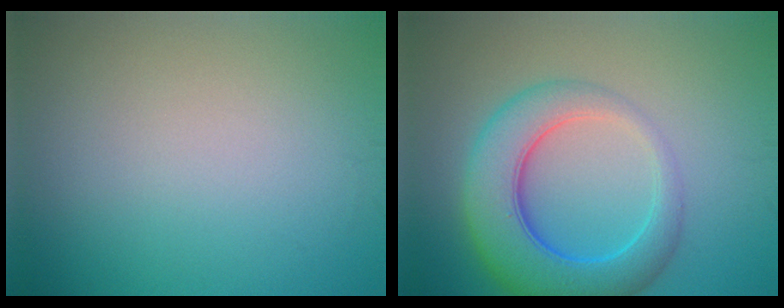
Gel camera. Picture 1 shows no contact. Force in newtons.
{"total": 8.0, "press": 8.0, "slide": 0.3}